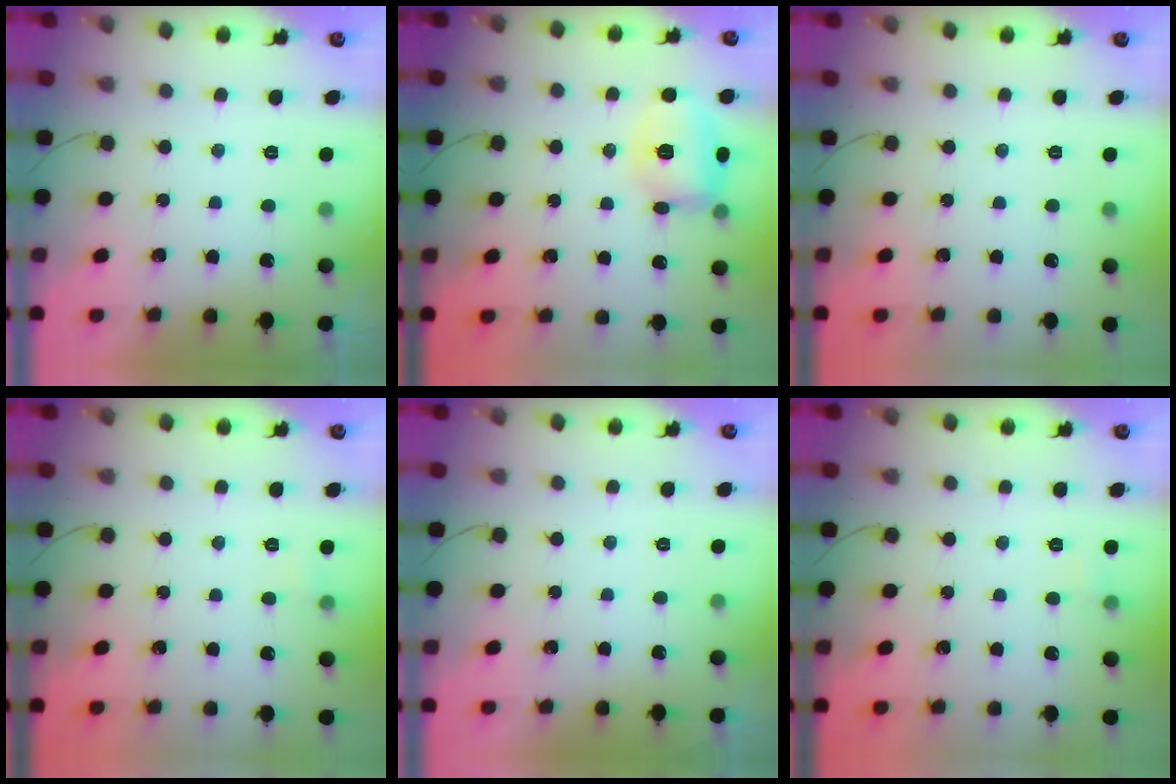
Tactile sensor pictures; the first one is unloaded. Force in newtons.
{"total": 12.9, "press": 12.7, "slide": 1.8}
{"total": 0.0}
{"total": 4.0, "press": 3.8, "slide": 1.0}
{"total": 0.0}
{"total": 4.0, "press": 3.8, "slide": 1.0}